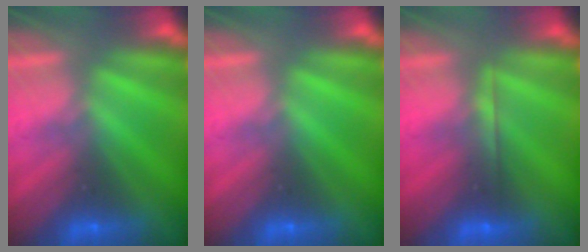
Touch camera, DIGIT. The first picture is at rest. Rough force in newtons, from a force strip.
{"total": 0.0}
{"total": 1.8}